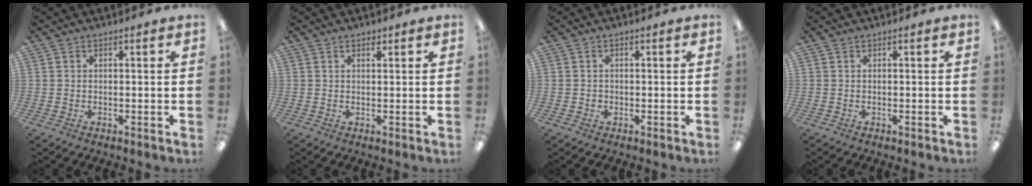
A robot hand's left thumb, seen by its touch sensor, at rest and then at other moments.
{"total": 0.8, "force": [0.6, 0.4, 0.3], "torque": [0.001, -0.004, 0.011]}
{"total": 0.8, "force": [-0.1, 0.8, 0.1], "torque": [-0.003, 0.004, -0.004]}
{"total": 0.0}